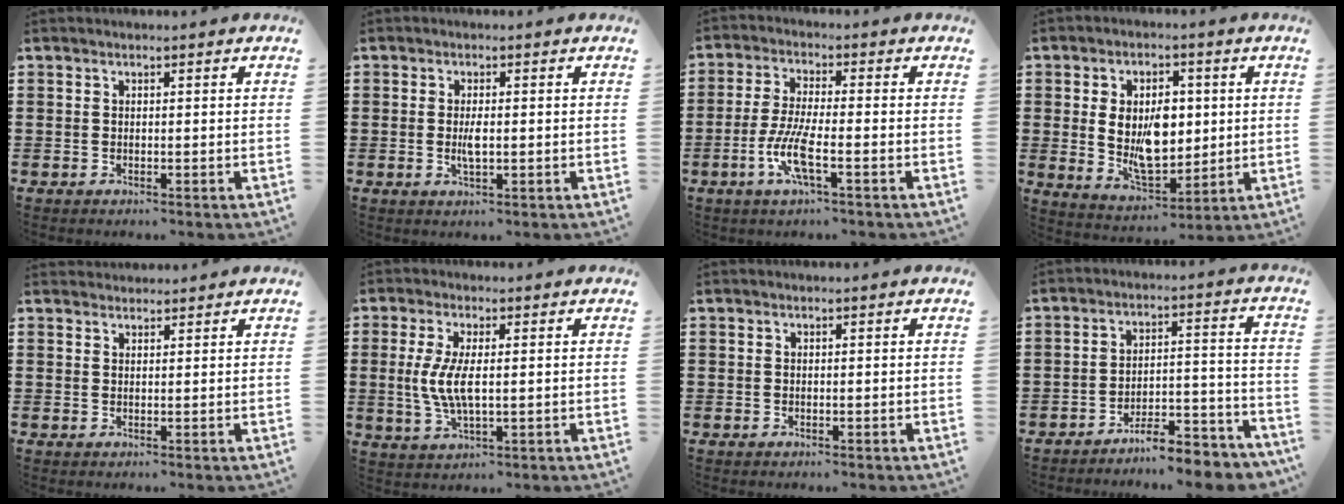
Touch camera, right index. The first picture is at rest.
{"total": 2.7, "force": [-0.2, 0.7, 2.6], "torque": [-0.054, -0.005, -0.007]}
{"total": 7.0, "force": [-2.7, 1.3, 6.4], "torque": [-0.145, -0.016, -0.057]}
{"total": 9.2, "force": [1.0, 5.6, 7.2], "torque": [-0.126, 0.006, 0.016]}
{"total": 1.4, "force": [1.4, 0.4, -0.3], "torque": [0.003, 0.003, 0.028]}
{"total": 5.9, "force": [0.2, 2.0, 5.6], "torque": [-0.125, -0.003, -0.003]}
{"total": 0.0}
{"total": 6.6, "force": [-6.4, 0.4, 1.8], "torque": [-0.025, 0.013, -0.122]}